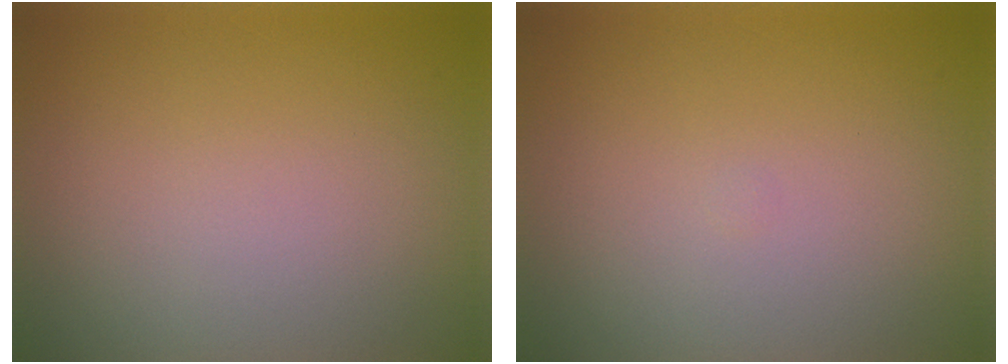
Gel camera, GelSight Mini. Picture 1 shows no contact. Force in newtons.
{"total": 0.0}